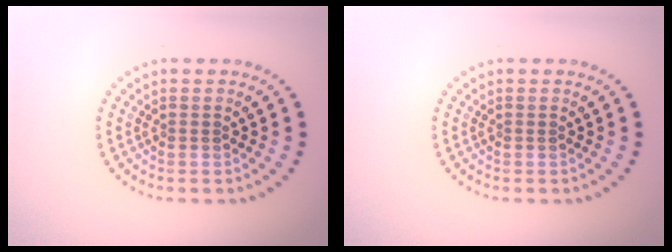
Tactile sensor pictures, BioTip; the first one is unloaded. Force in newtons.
{"total": 0.0}